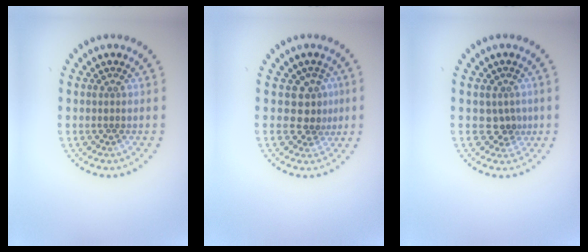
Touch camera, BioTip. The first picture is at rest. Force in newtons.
{"total": 2.5, "press": 1.9, "slide": 1.6}
{"total": 1.5, "press": 1.2, "slide": 1.0}